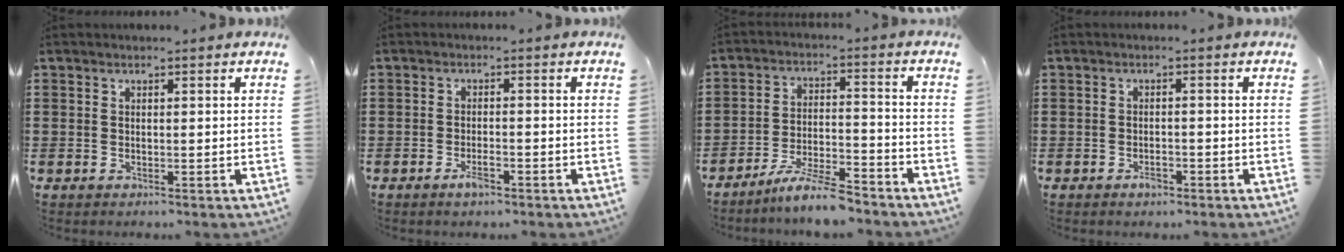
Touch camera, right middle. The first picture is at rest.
{"total": 2.6, "force": [-1.5, 0.7, 1.9], "torque": [-0.040, -0.001, -0.030]}
{"total": 7.7, "force": [-6.9, 0.4, 3.3], "torque": [-0.067, 0.001, -0.130]}
{"total": 1.7, "force": [-1.2, 0.6, 1.0], "torque": [-0.020, -0.001, -0.023]}